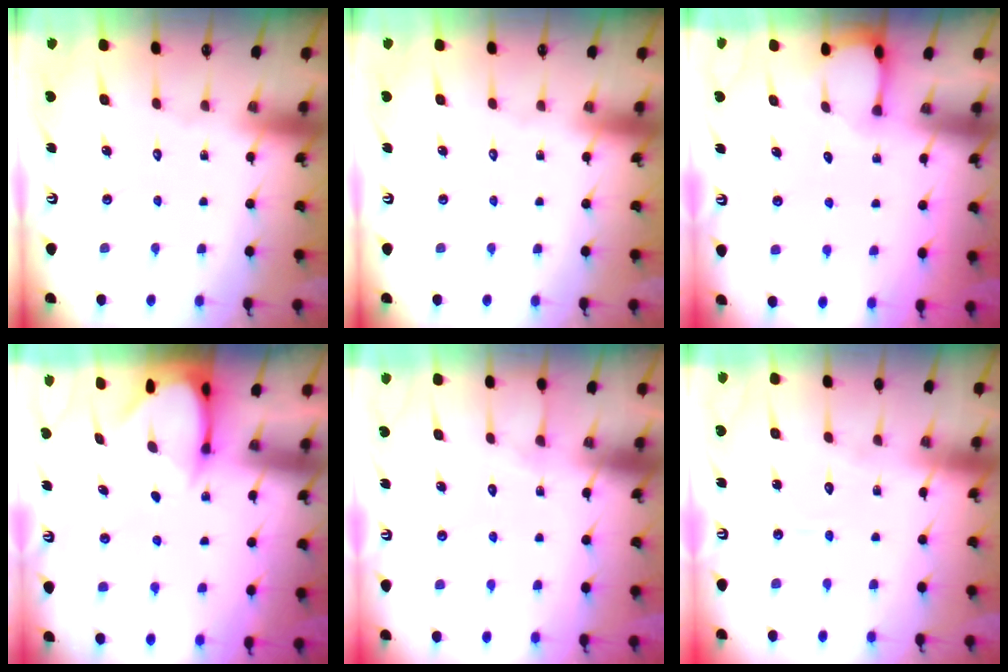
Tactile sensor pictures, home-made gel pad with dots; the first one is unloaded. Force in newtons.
{"total": 0.0}
{"total": 2.7, "press": 2.7, "slide": 0.4}
{"total": 3.7, "press": 3.7, "slide": 0.3}
{"total": 4.3, "press": 4.2, "slide": 0.5}
{"total": 3.8, "press": 3.7, "slide": 0.4}